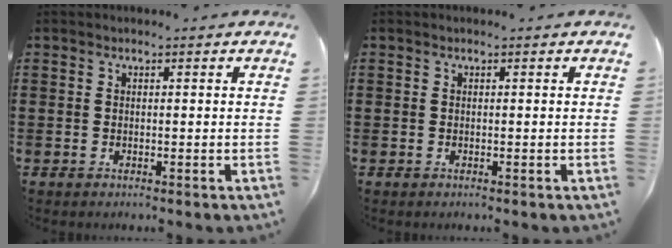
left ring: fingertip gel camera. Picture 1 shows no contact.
{"total": 0.0}